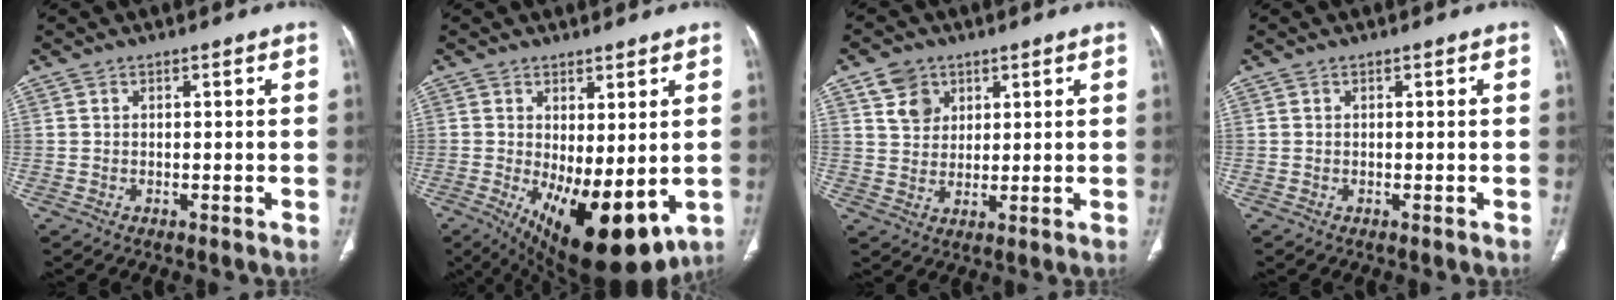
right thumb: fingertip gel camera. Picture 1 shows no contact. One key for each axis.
{"total": 15.0, "fx": -2.9, "fy": 6.2, "fz": 13.3, "tx": -0.203, "ty": -0.027, "tz": -0.020}
{"total": 6.0, "fx": 3.2, "fy": 4.7, "fz": 2.1, "tx": -0.017, "ty": -0.017, "tz": 0.061}
{"total": 0.0}